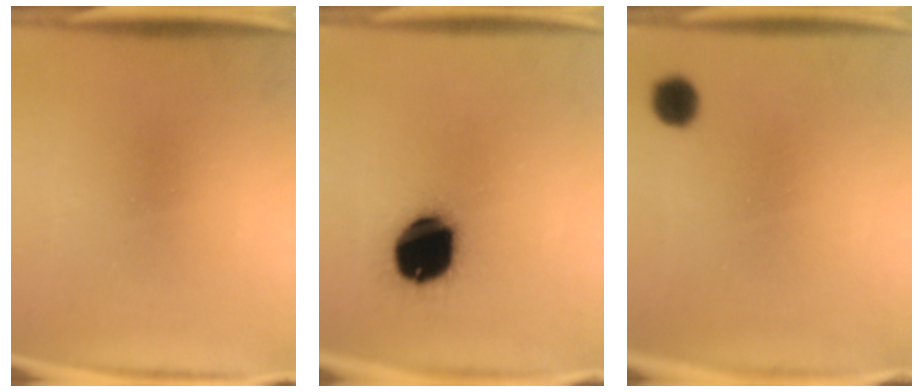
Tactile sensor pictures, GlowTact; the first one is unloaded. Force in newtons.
{"total": 19.8}
{"total": 4.2}